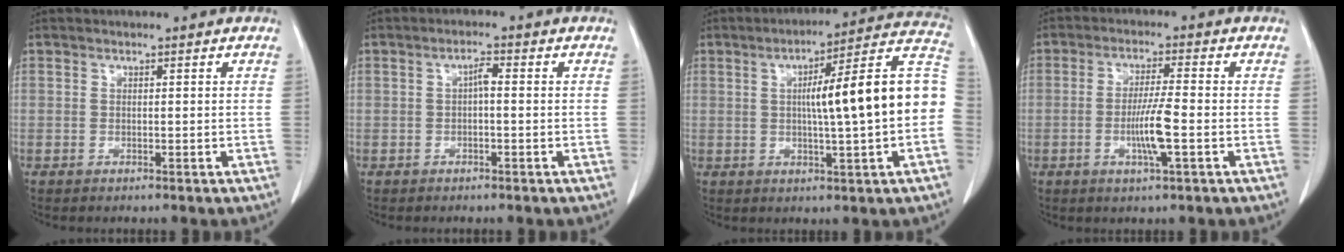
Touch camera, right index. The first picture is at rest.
{"total": 1.6, "force": [-0.1, 0.4, 1.5], "torque": [-0.027, 0.005, -0.002]}
{"total": 16.9, "force": [0.1, 0.6, 16.9], "torque": [-0.230, 0.035, -0.003]}
{"total": 6.1, "force": [-1.6, 0.0, 5.9], "torque": [-0.111, -0.007, -0.029]}